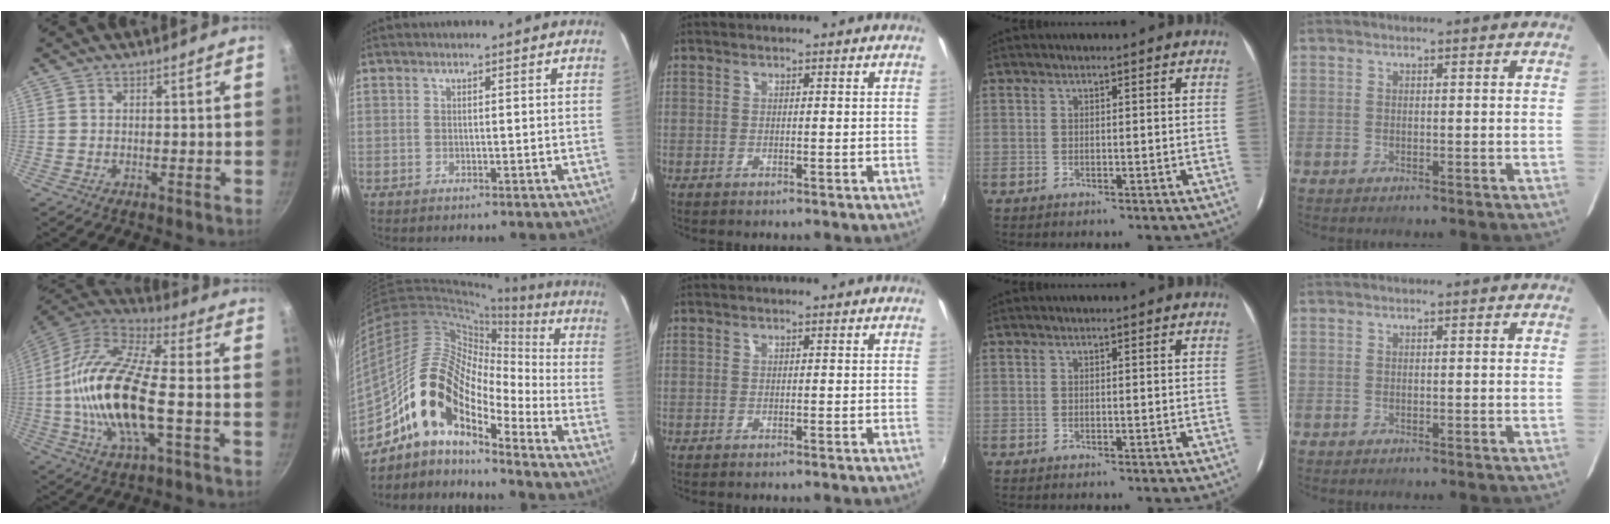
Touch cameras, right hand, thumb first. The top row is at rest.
{"thumb": {"total": 21.2, "force": [-2.9, 8.0, 19.4], "torque": [-0.386, 0.026, -0.073]}, "index": {"total": 16.1, "force": [-10.7, 6.9, 9.8], "torque": [-0.170, 0.006, -0.221]}}